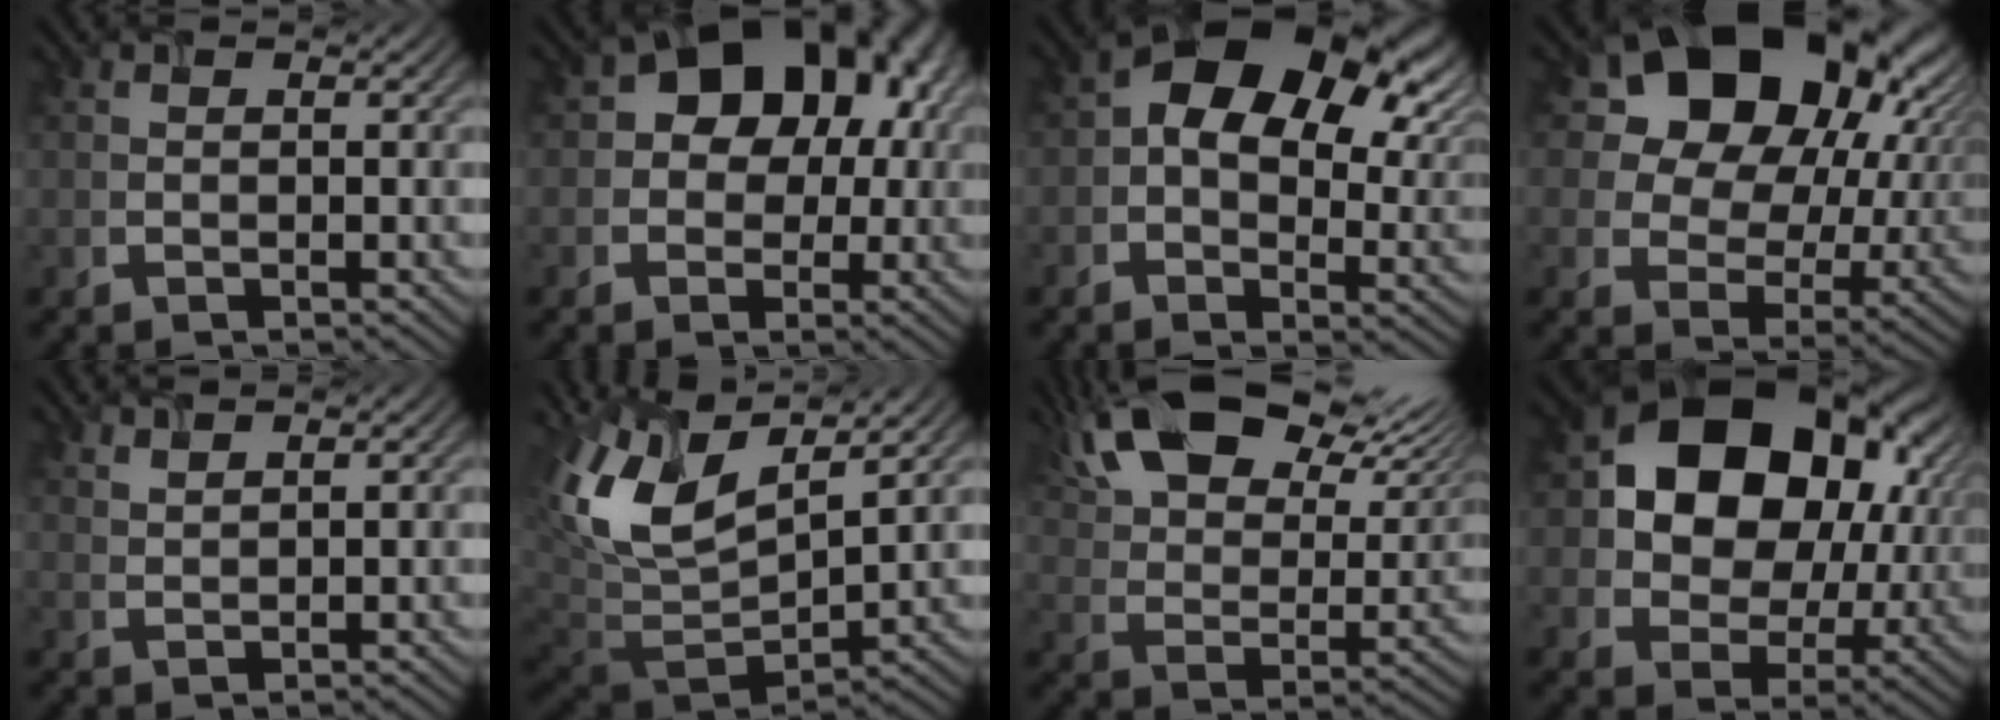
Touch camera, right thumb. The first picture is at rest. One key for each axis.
{"total": 12.2, "fx": 2.8, "fy": 9.7, "fz": 6.9, "tx": -0.081, "ty": 0.035, "tz": 0.020}
{"total": 13.5, "fx": 4.1, "fy": 8.6, "fz": 9.5, "tx": -0.147, "ty": 0.000, "tz": 0.078}
{"total": 19.1, "fx": 8.2, "fy": 13.7, "fz": 10.4, "tx": -0.184, "ty": 0.037, "tz": 0.168}
{"total": 2.2, "fx": 1.9, "fy": 0.5, "fz": 0.9, "tx": -0.010, "ty": 0.000, "tz": 0.041}
{"total": 11.8, "fx": 4.6, "fy": 6.0, "fz": 9.2, "tx": -0.210, "ty": 0.006, "tz": 0.088}
{"total": 17.6, "fx": 11.3, "fy": 8.0, "fz": 10.8, "tx": -0.227, "ty": 0.030, "tz": 0.179}
{"total": 15.7, "fx": 3.7, "fy": 12.1, "fz": 9.4, "tx": -0.142, "ty": -0.004, "tz": 0.077}